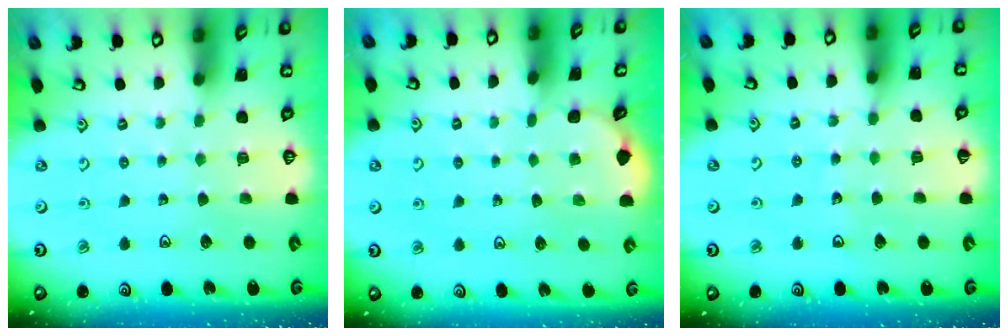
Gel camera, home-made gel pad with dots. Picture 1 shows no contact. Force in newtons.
{"total": 1.3, "press": 1.3, "slide": 0.1}
{"total": 3.8, "press": 3.8, "slide": 0.4}